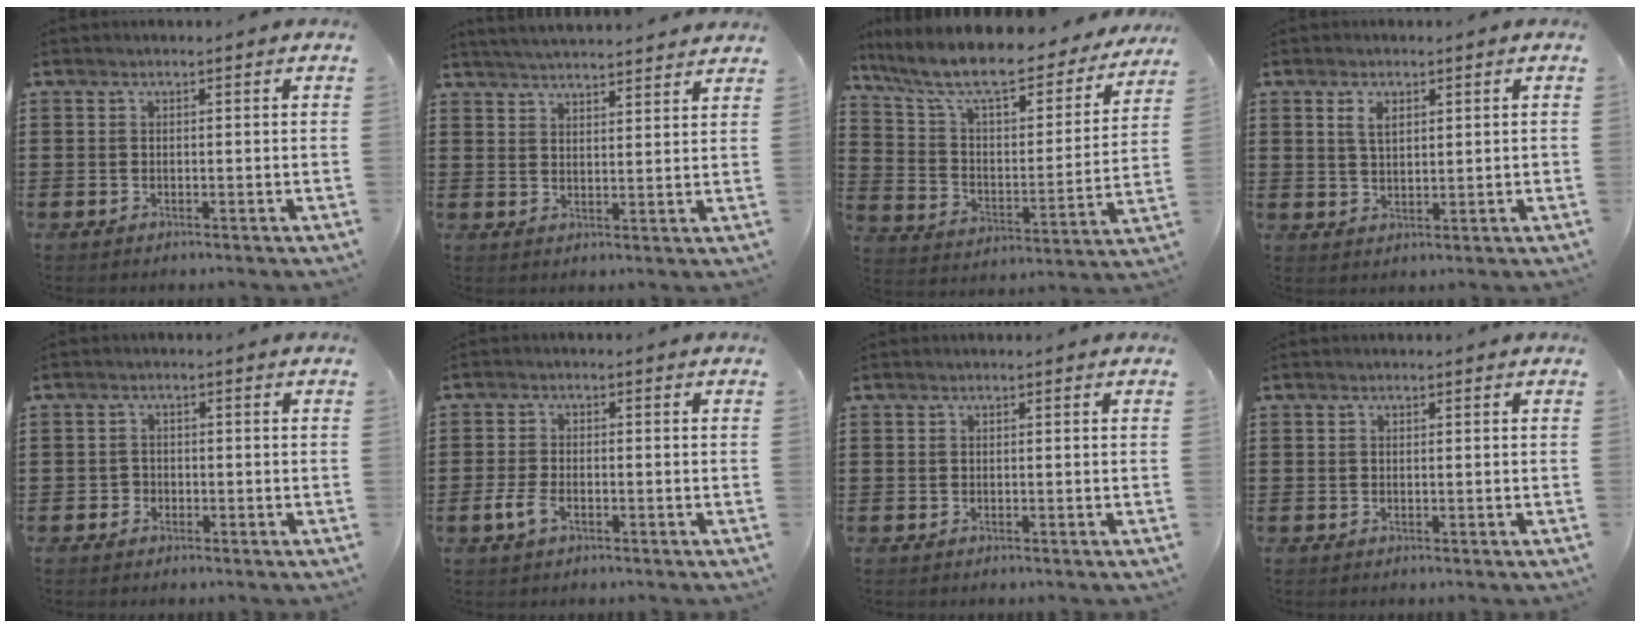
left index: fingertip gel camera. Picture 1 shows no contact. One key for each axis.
{"total": 3.8, "fx": 3.8, "fy": -0.5, "fz": 0.4, "tx": -0.020, "ty": -0.018, "tz": 0.067}
{"total": 10.2, "fx": 8.6, "fy": 1.7, "fz": 5.2, "tx": -0.136, "ty": -0.056, "tz": 0.147}
{"total": 3.0, "fx": 1.3, "fy": 1.5, "fz": 2.2, "tx": -0.049, "ty": 0.007, "tz": 0.024}
{"total": 1.5, "fx": -0.9, "fy": 1.2, "fz": 0.1, "tx": -0.007, "ty": 0.003, "tz": -0.021}
{"total": 3.6, "fx": -1.7, "fy": 1.7, "fz": 2.6, "tx": -0.066, "ty": -0.004, "tz": -0.036}
{"total": 0.0}
{"total": 0.0}